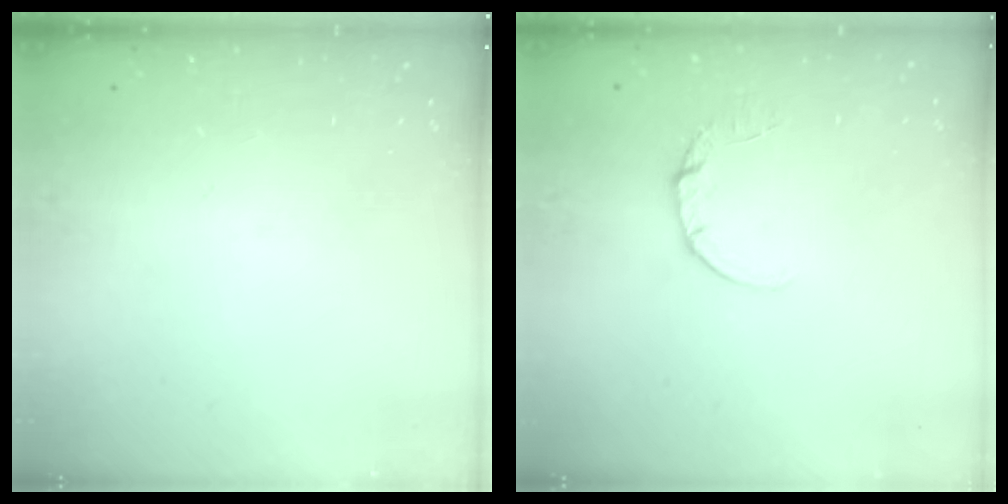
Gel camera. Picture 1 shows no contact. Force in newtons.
{"total": 3.6, "press": 3.6, "slide": 0.3}